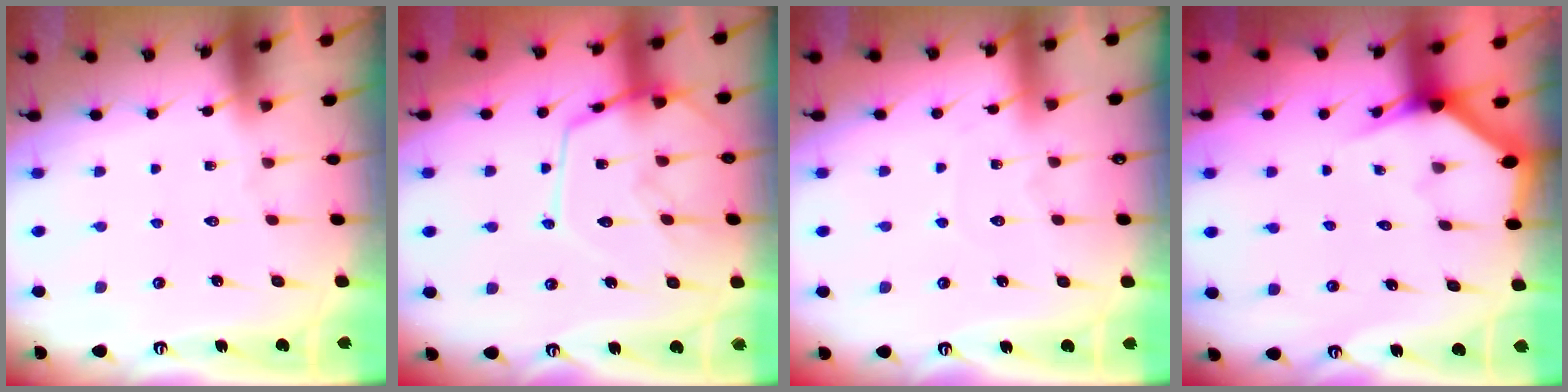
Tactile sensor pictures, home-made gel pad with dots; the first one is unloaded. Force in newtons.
{"total": 14.3, "press": 14.3, "slide": 1.3}
{"total": 2.7, "press": 2.7, "slide": 0.4}
{"total": 2.9, "press": 2.9, "slide": 0.1}